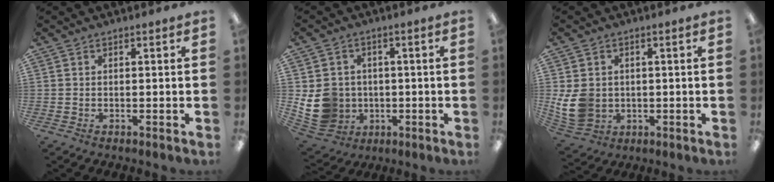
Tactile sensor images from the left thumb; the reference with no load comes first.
{"total": 10.8, "force": [-1.4, 9.6, 4.8], "torque": [-0.115, 0.012, -0.016]}
{"total": 8.7, "force": [0.2, 7.5, 4.5], "torque": [-0.103, 0.010, 0.008]}